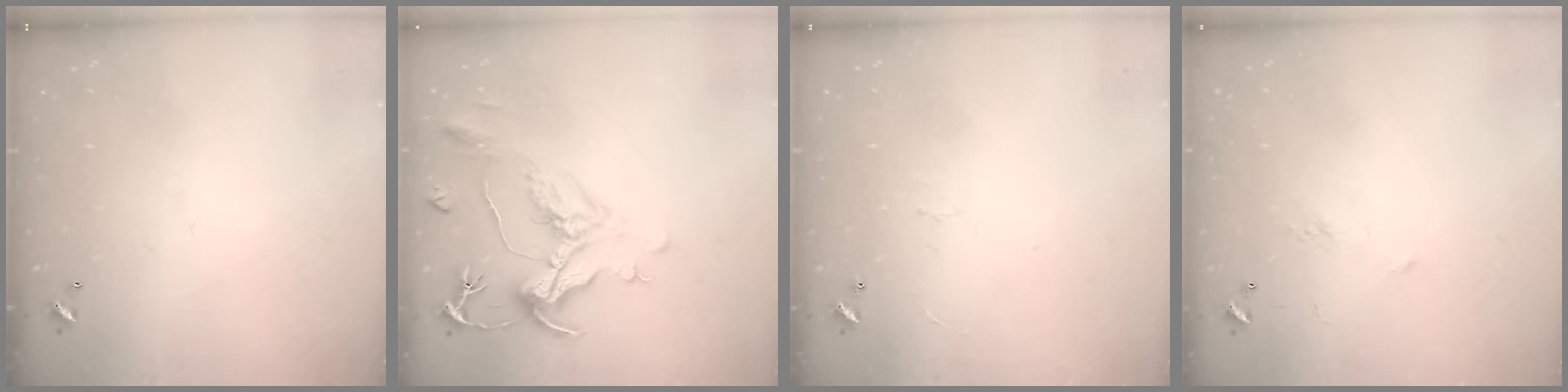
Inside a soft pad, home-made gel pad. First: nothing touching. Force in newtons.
{"total": 1.8, "press": 0.8, "slide": 1.5}
{"total": 2.3, "press": 2.2, "slide": 0.6}
{"total": 4.8, "press": 4.7, "slide": 0.9}